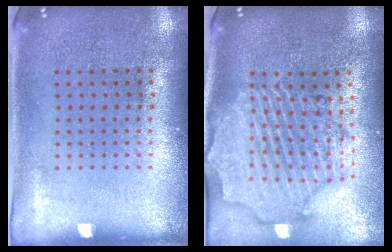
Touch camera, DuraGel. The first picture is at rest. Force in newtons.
{"total": 2.9, "press": 2.6, "slide": 1.3}